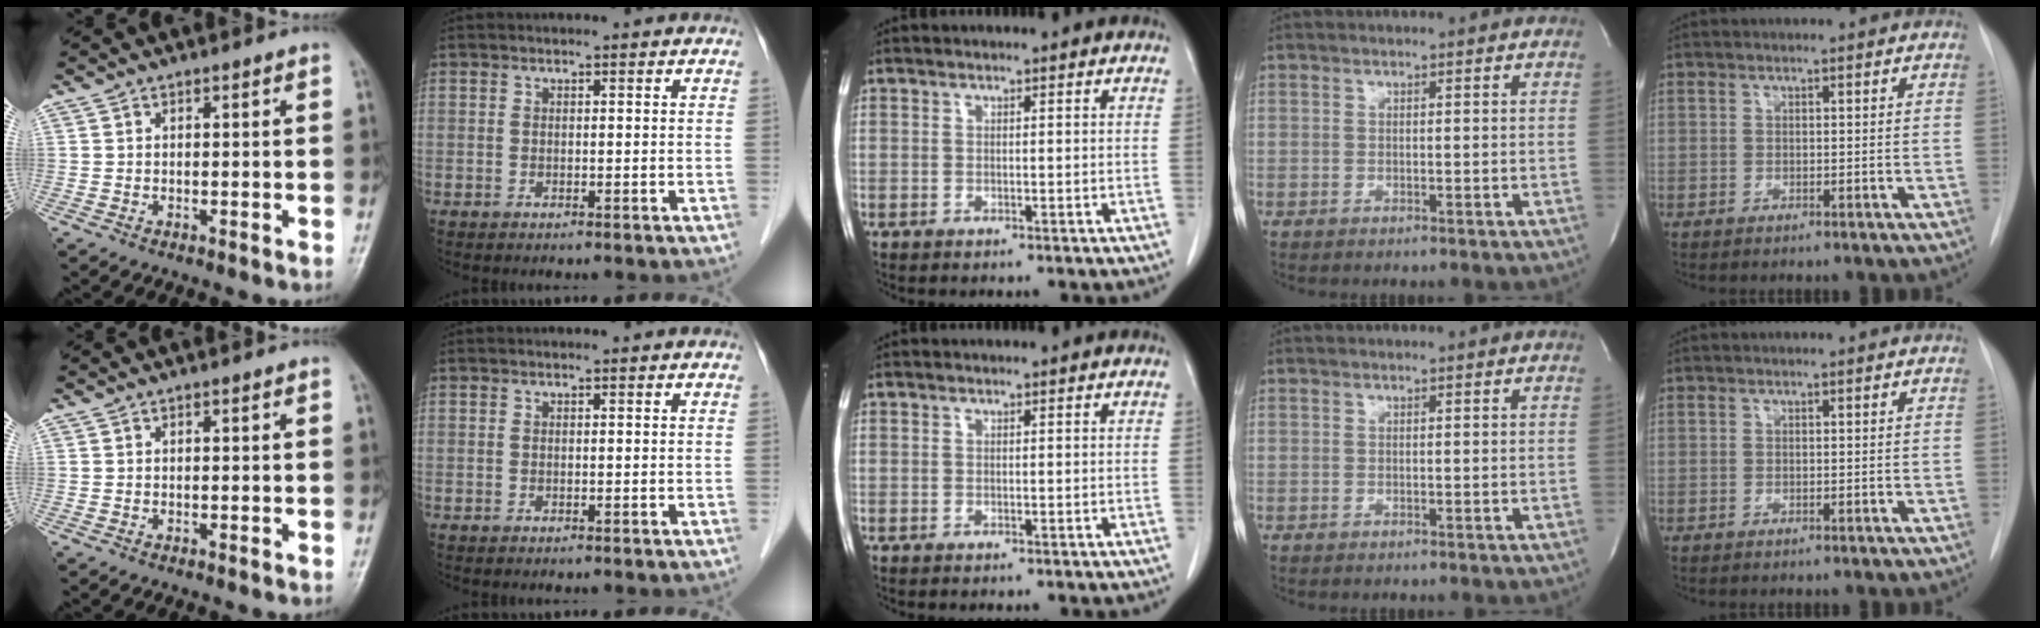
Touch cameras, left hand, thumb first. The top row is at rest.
{}